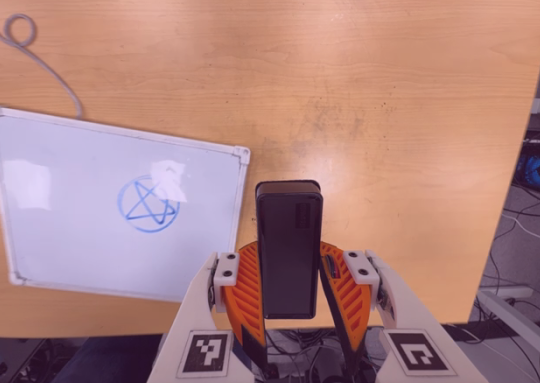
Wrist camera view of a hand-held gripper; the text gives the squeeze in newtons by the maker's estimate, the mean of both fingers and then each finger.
{"total": 5.1, "left": 4.5, "right": 5.8}